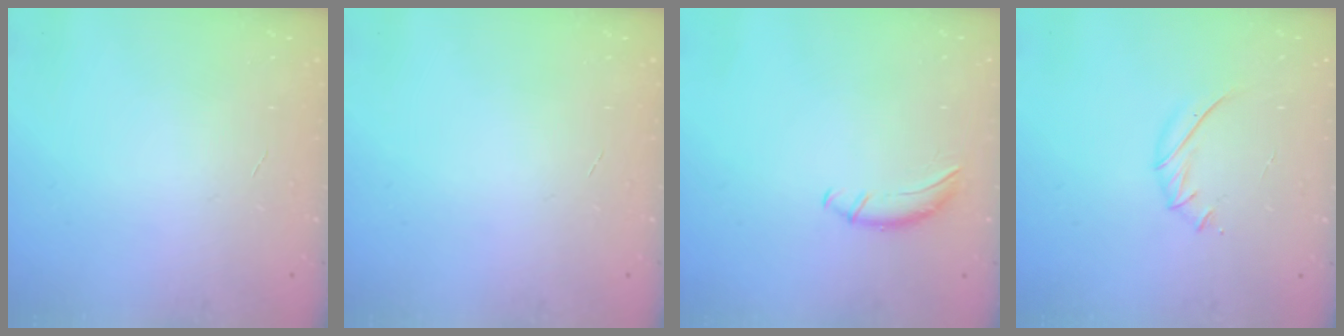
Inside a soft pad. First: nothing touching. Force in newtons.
{"total": 0.0}
{"total": 0.0}
{"total": 5.9, "press": 5.8, "slide": 1.5}